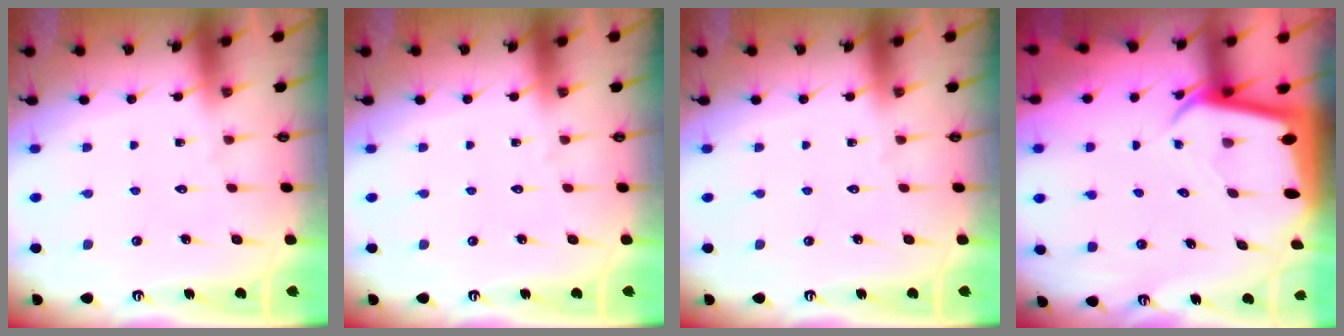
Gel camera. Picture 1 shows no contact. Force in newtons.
{"total": 0.0}
{"total": 0.0}
{"total": 3.1, "press": 3.1, "slide": 0.3}